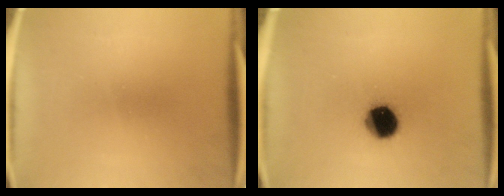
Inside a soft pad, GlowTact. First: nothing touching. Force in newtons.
{"total": 11.6}